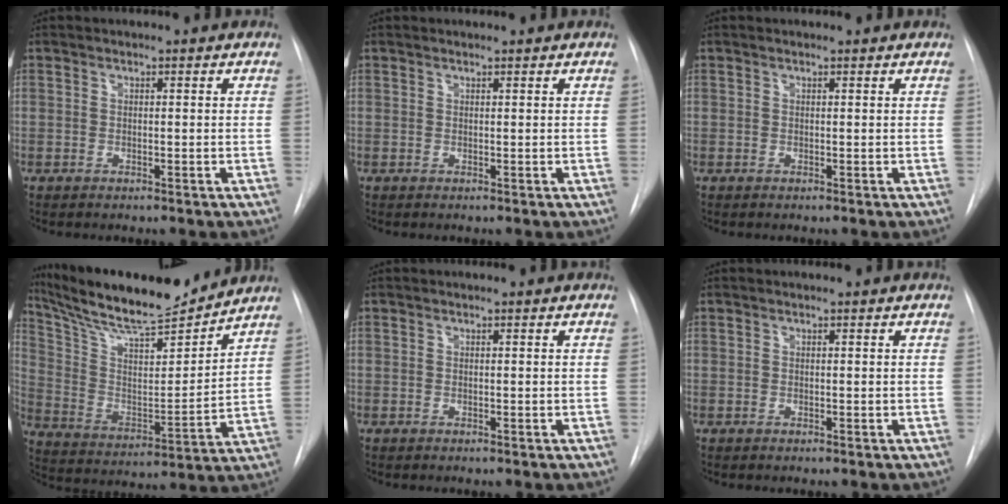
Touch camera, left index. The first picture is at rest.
{"total": 0.5, "force": [0.5, 0.0, 0.0], "torque": [-0.005, 0.003, 0.011]}
{"total": 0.8, "force": [0.8, 0.1, 0.1], "torque": [-0.007, 0.008, 0.012]}
{"total": 19.0, "force": [17.3, 1.7, 7.6], "torque": [-0.147, -0.005, 0.291]}
{"total": 0.0}
{"total": 0.0}